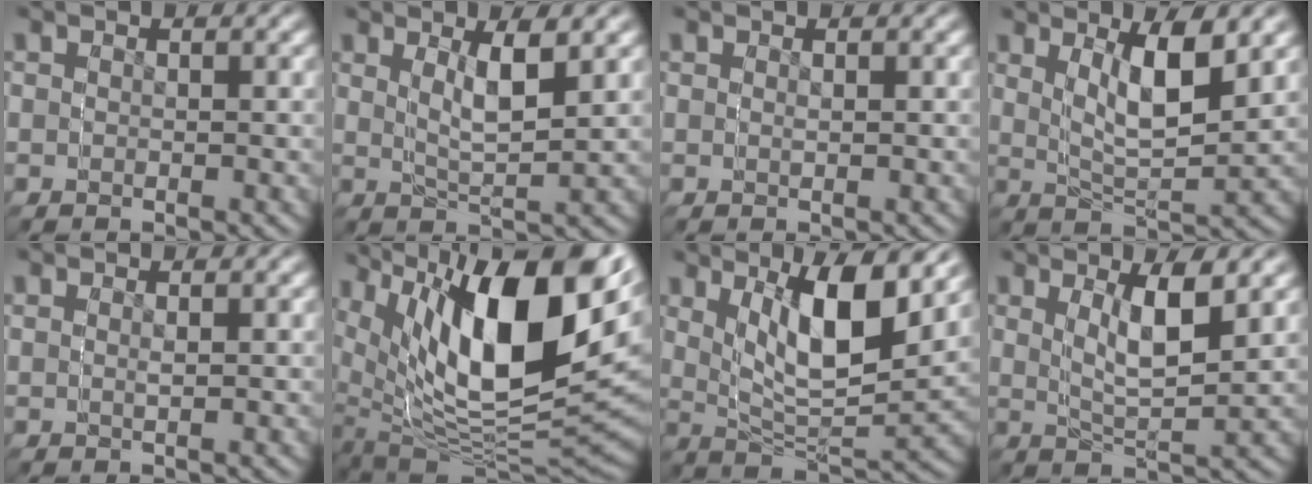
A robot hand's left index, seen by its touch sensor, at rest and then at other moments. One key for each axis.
{"total": 3.4, "fx": 3.0, "fy": -1.6, "fz": 0.3, "tx": -0.019, "ty": 0.021, "tz": 0.041}
{"total": 0.7, "fx": 0.0, "fy": -0.5, "fz": -0.4, "tx": 0.013, "ty": 0.004, "tz": -0.001}
{"total": 4.5, "fx": 4.2, "fy": -0.4, "fz": 1.4, "tx": -0.054, "ty": 0.030, "tz": 0.052}
{"total": 1.1, "fx": 0.2, "fy": -1.0, "fz": -0.4, "tx": 0.011, "ty": 0.010, "tz": 0.002}
{"total": 16.1, "fx": 3.2, "fy": 11.0, "fz": 11.3, "tx": -0.206, "ty": -0.005, "tz": 0.054}
{"total": 7.1, "fx": 5.5, "fy": 2.1, "fz": 4.0, "tx": -0.109, "ty": 0.029, "tz": 0.070}
{"total": 3.8, "fx": 3.5, "fy": -1.3, "fz": 0.8, "tx": -0.039, "ty": 0.024, "tz": 0.046}